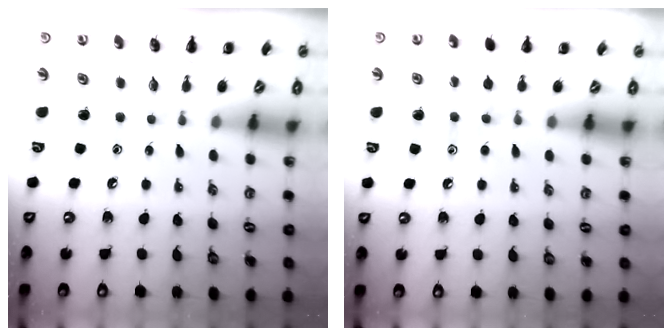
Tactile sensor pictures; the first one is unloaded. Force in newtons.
{"total": 5.6, "press": 5.2, "slide": 1.9}